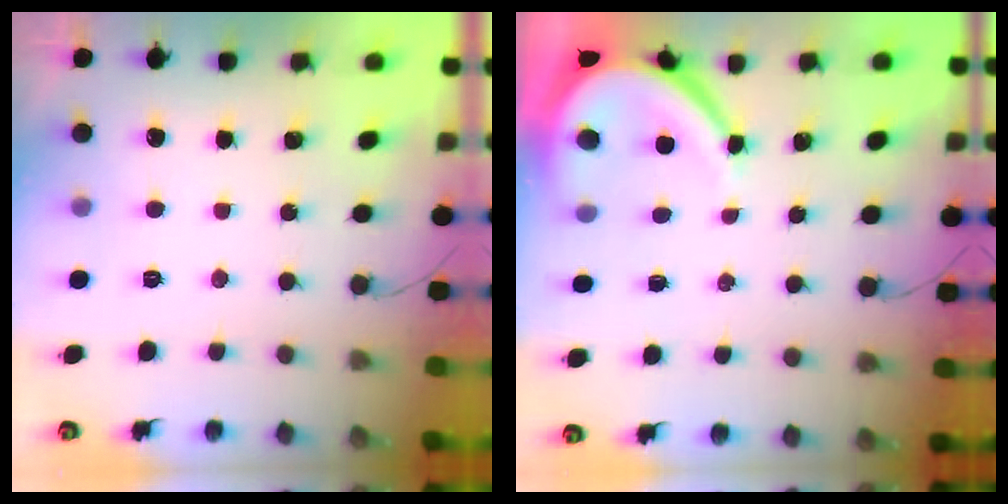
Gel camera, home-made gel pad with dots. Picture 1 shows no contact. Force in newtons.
{"total": 7.3, "press": 7.3, "slide": 0.7}